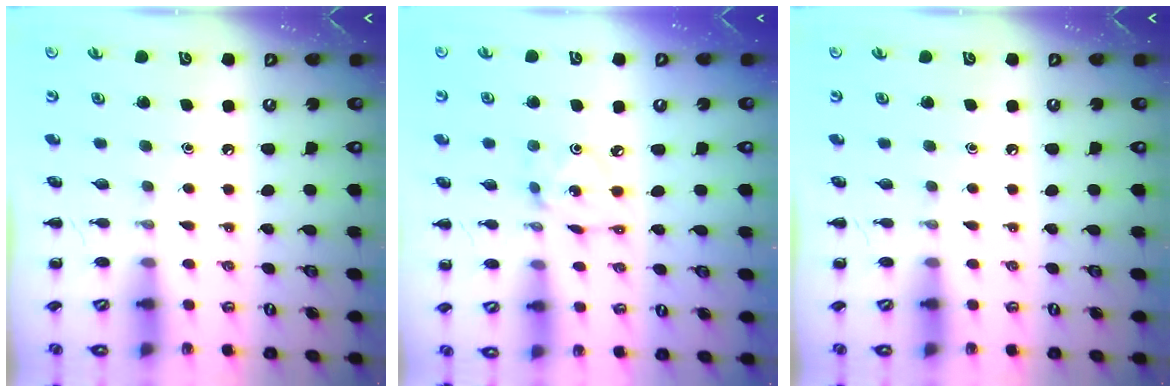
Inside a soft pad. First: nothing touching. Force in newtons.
{"total": 2.4, "press": 2.4, "slide": 0.4}
{"total": 0.0}